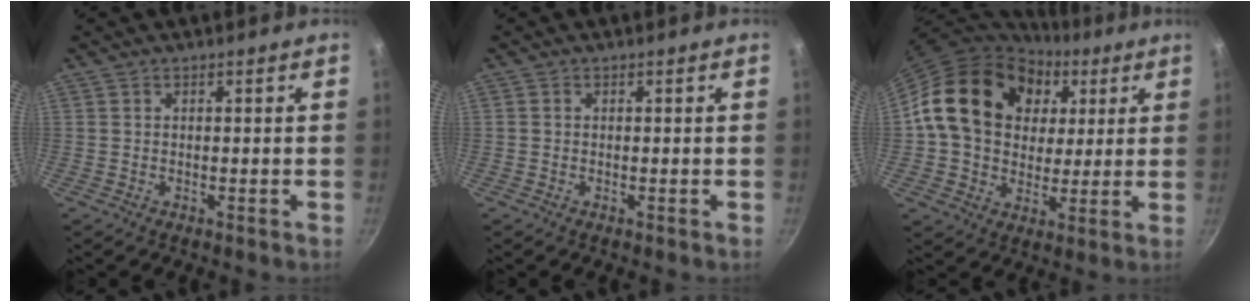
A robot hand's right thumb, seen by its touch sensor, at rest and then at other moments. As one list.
[{"total": 0.0}, {"total": 21.2, "force": [5.4, 17.0, 11.5], "torque": [-0.181, 0.016, 0.088]}]